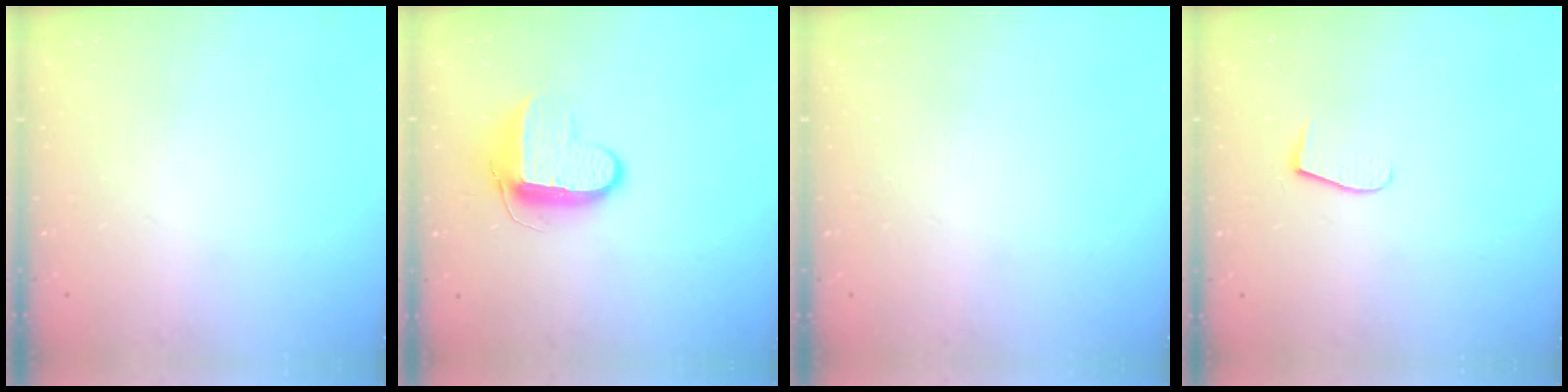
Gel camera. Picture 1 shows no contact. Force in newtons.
{"total": 9.9, "press": 9.8, "slide": 0.5}
{"total": 0.0}
{"total": 6.2, "press": 6.2, "slide": 0.4}